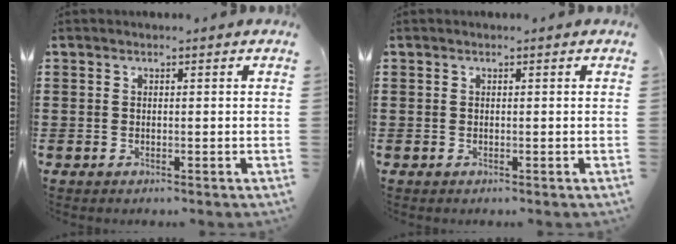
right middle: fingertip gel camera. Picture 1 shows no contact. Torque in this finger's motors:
{"motor_torque": [-0.11, 0.15, 0.26, 0.01]}